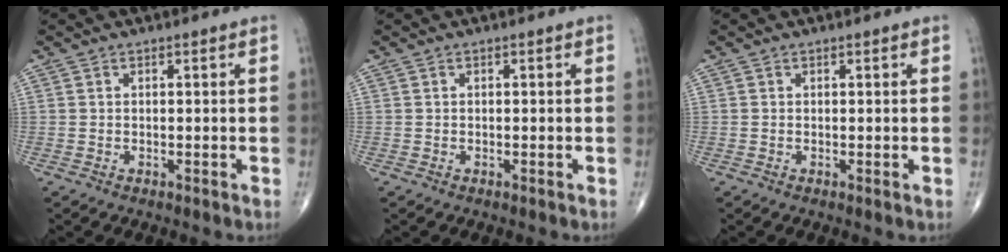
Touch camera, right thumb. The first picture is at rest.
{"total": 0.0}
{"total": 0.0}